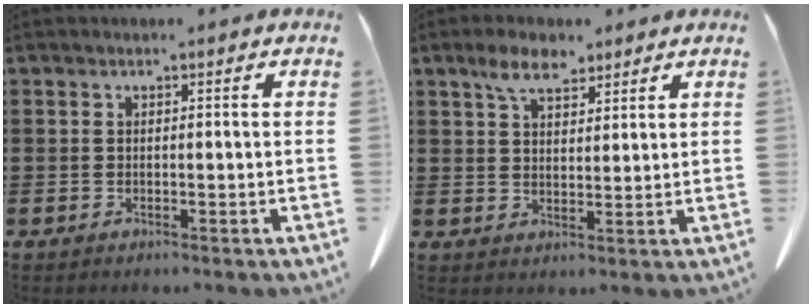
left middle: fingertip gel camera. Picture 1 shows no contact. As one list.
[{"total": 5.6, "force": [4.0, 2.3, 3.1], "torque": [-0.072, 0.002, 0.075]}]